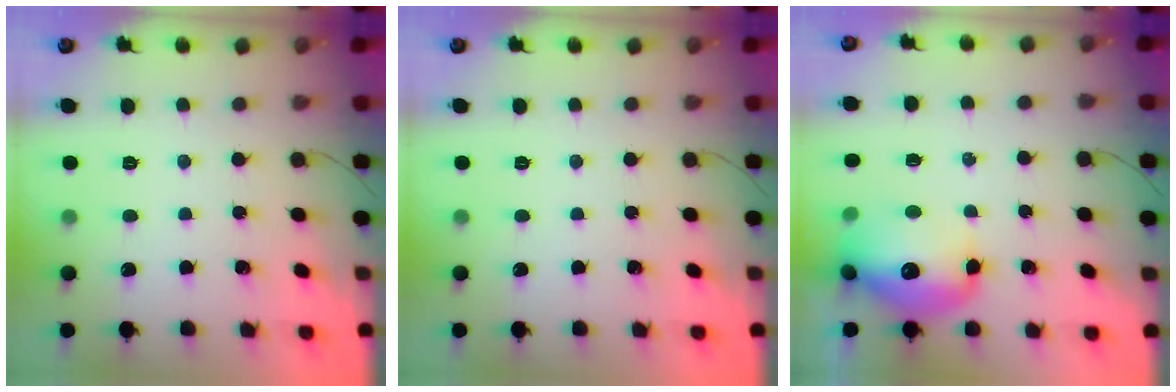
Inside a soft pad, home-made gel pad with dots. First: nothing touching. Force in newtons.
{"total": 0.0}
{"total": 14.6, "press": 14.2, "slide": 3.0}